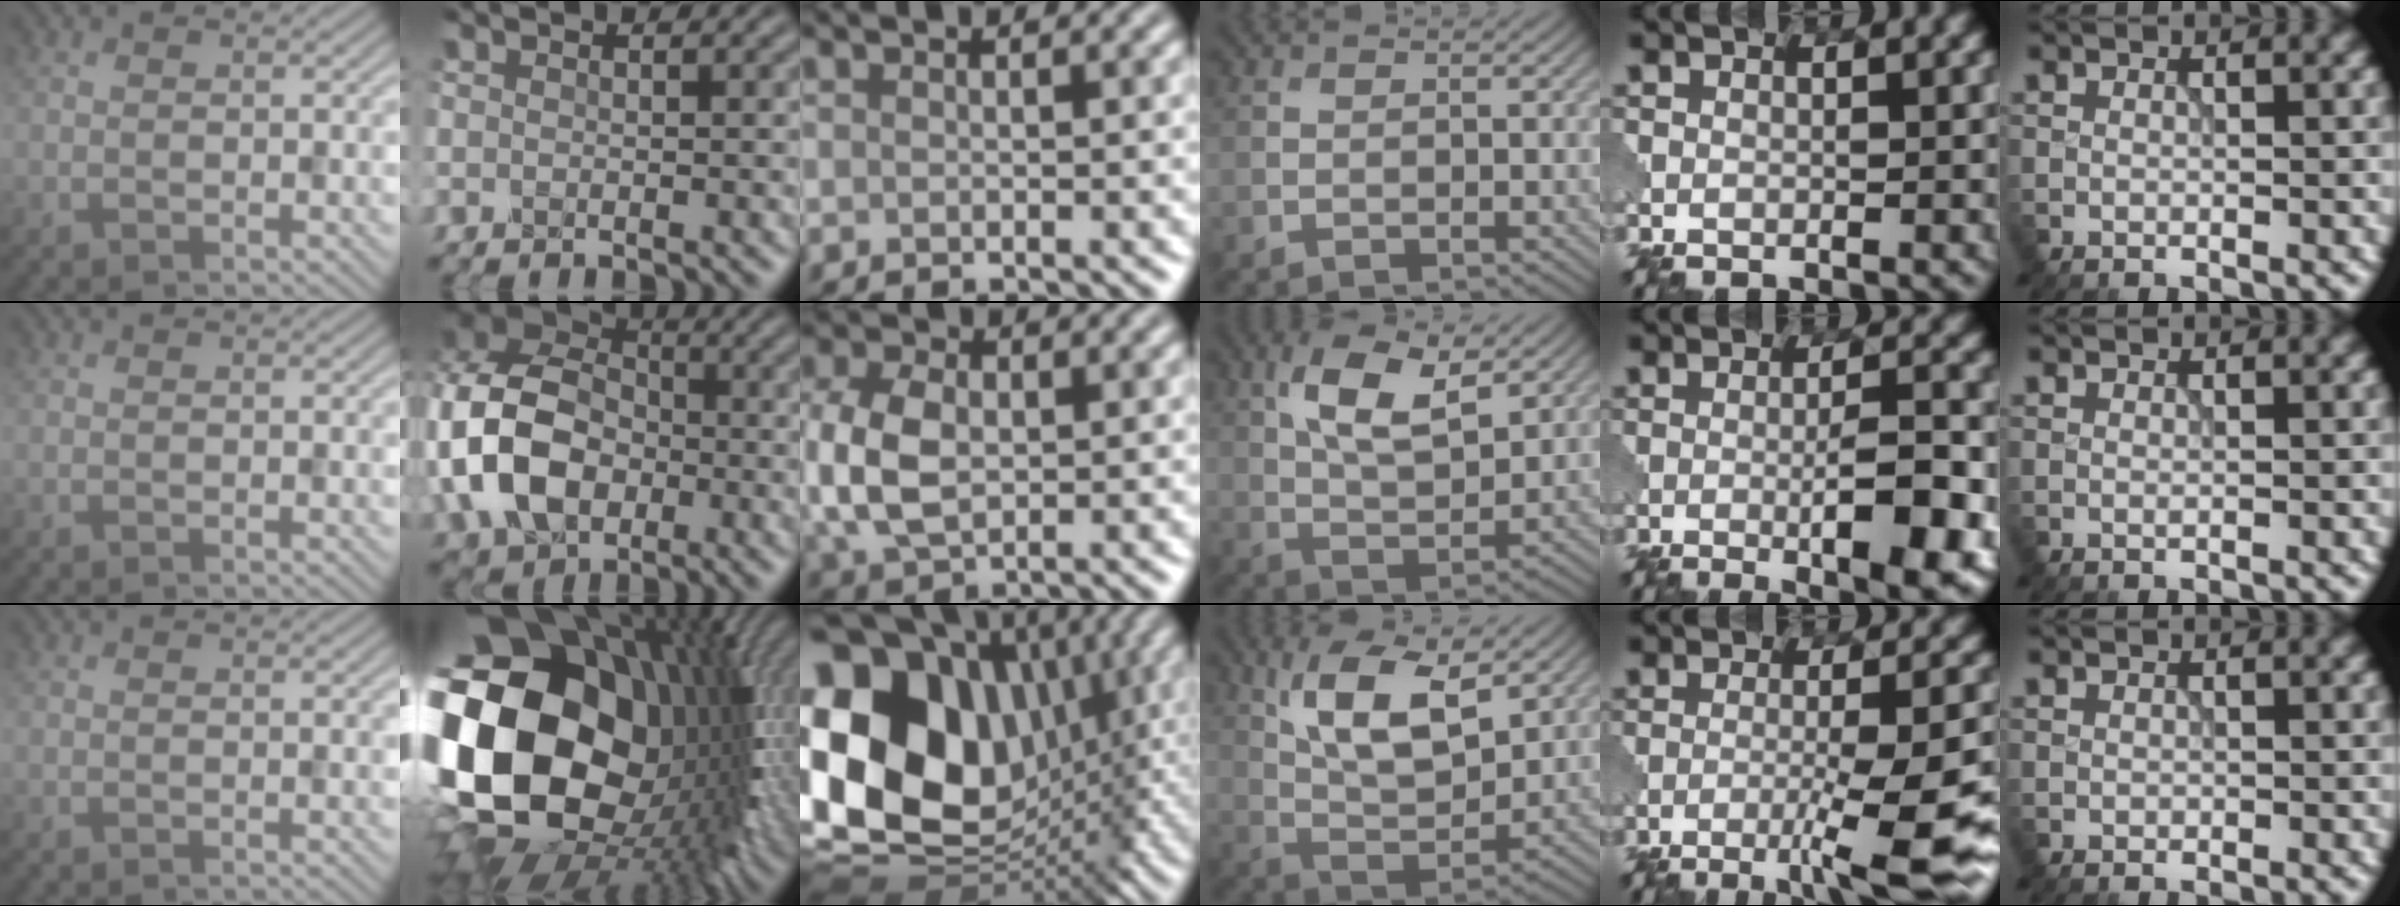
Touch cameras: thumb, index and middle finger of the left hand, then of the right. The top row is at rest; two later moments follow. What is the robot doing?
{"motion": "dispense", "object": "glue stick"}